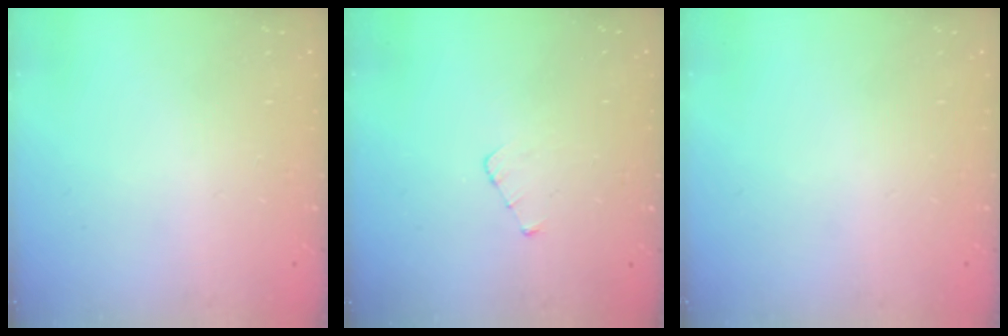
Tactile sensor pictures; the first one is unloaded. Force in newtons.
{"total": 2.4, "press": 2.4, "slide": 0.3}
{"total": 0.0}